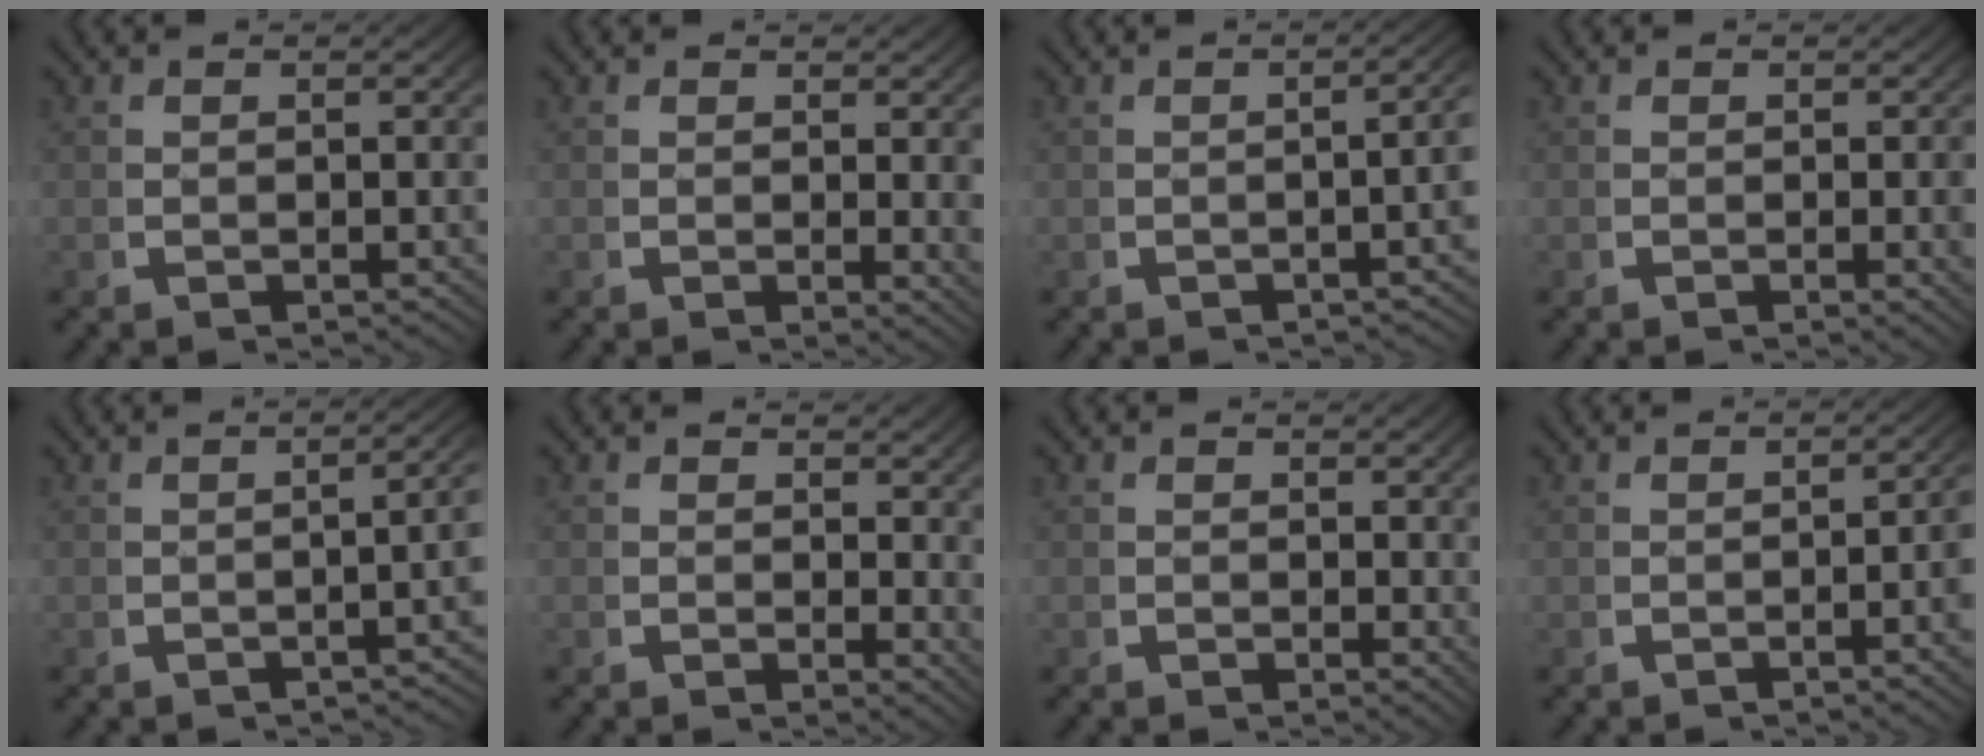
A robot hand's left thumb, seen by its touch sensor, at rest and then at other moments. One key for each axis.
{"total": 1.4, "fx": 0.7, "fy": 0.2, "fz": 1.2, "tx": -0.016, "ty": -0.008, "tz": 0.010}
{"total": 4.4, "fx": -0.2, "fy": 1.4, "fz": 4.1, "tx": -0.043, "ty": 0.020, "tz": -0.011}
{"total": 1.0, "fx": 0.1, "fy": 0.2, "fz": 1.0, "tx": -0.015, "ty": -0.004, "tz": 0.001}
{"total": 4.6, "fx": -0.7, "fy": 1.5, "fz": 4.3, "tx": -0.050, "ty": 0.013, "tz": -0.014}
{"total": 1.9, "fx": 1.3, "fy": 1.0, "fz": 1.1, "tx": -0.003, "ty": -0.004, "tz": 0.017}
{"total": 0.9, "fx": 0.6, "fy": 0.5, "fz": 0.5, "tx": 0.000, "ty": -0.005, "tz": 0.011}
{"total": 3.5, "fx": -0.5, "fy": 0.8, "fz": 3.4, "tx": -0.037, "ty": 0.010, "tz": -0.012}